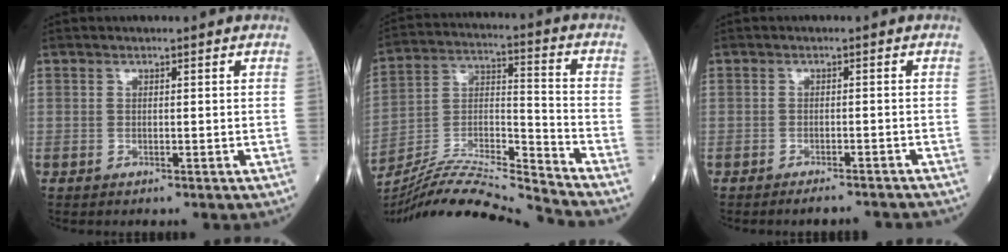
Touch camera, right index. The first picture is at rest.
{"total": 17.5, "force": [-16.6, -1.8, 5.2], "torque": [-0.091, 0.013, -0.297]}
{"total": 5.1, "force": [-4.8, 0.6, 1.7], "torque": [-0.013, -0.008, -0.062]}